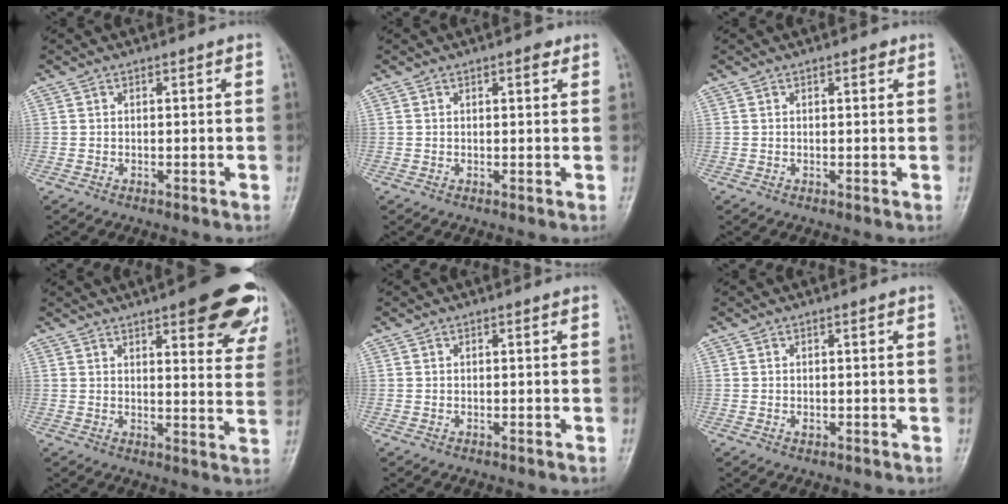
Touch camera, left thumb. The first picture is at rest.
{"total": 1.6, "force": [0.9, 0.7, 1.2], "torque": [-0.012, -0.001, 0.010]}
{"total": 1.0, "force": [0.6, 0.5, 0.7], "torque": [-0.006, 0.000, 0.006]}
{"total": 14.0, "force": [8.0, 4.9, 10.4], "torque": [-0.090, -0.031, 0.088]}
{"total": 0.0}
{"total": 0.9, "force": [0.0, 0.5, 0.7], "torque": [-0.006, 0.001, 0.003]}